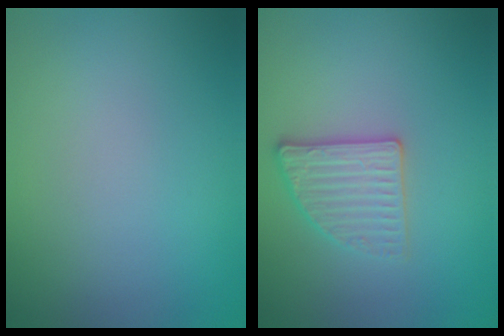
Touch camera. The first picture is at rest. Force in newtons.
{"total": 2.7, "press": 2.6, "slide": 0.8}